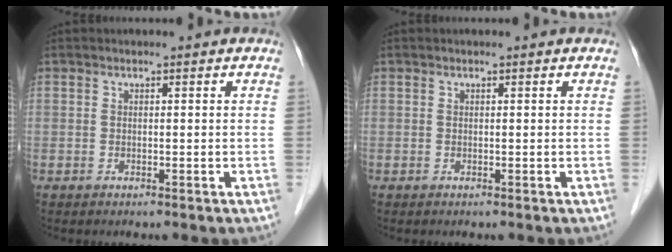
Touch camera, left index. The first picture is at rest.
{"total": 0.0}